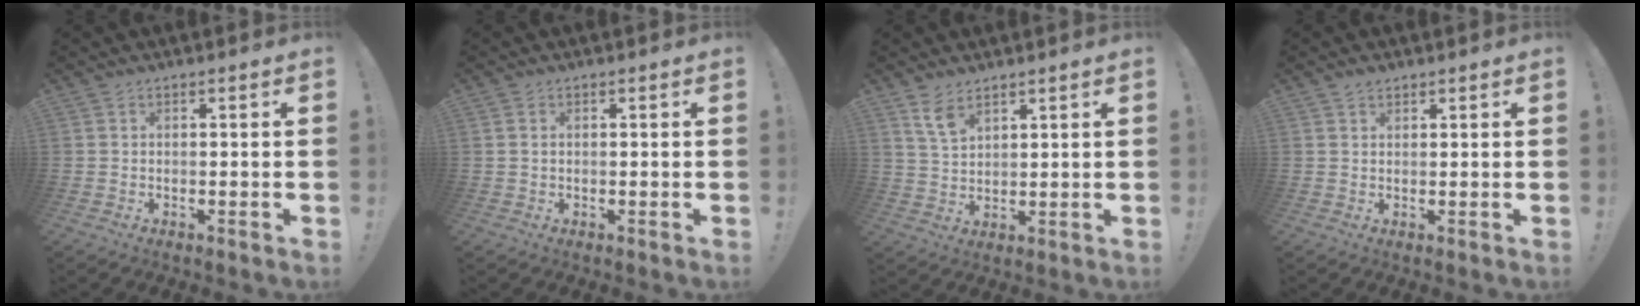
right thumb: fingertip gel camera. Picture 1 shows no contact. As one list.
[{"total": 0.8, "force": [0.3, 0.6, 0.3], "torque": [-0.009, 0.003, 0.006]}, {"total": 6.7, "force": [4.6, 3.4, 3.4], "torque": [-0.055, -0.024, 0.086]}, {"total": 1.6, "force": [1.3, 0.8, 0.5], "torque": [-0.004, -0.006, 0.024]}]